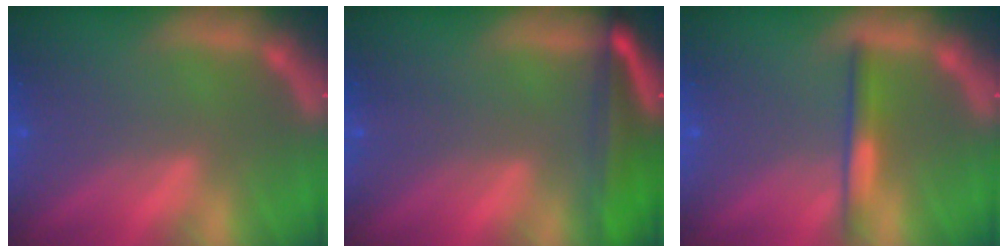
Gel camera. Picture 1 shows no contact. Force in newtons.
{"total": 7.1}
{"total": 2.5}